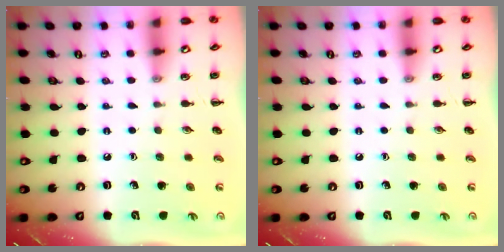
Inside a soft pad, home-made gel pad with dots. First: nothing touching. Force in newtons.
{"total": 0.0}